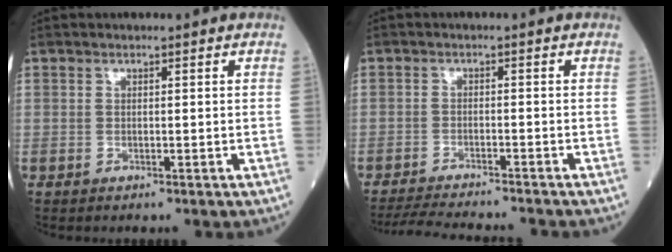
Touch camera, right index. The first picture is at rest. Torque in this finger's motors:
{"motor_torque": [-1.33, -0.81, -0.73, -0.12]}